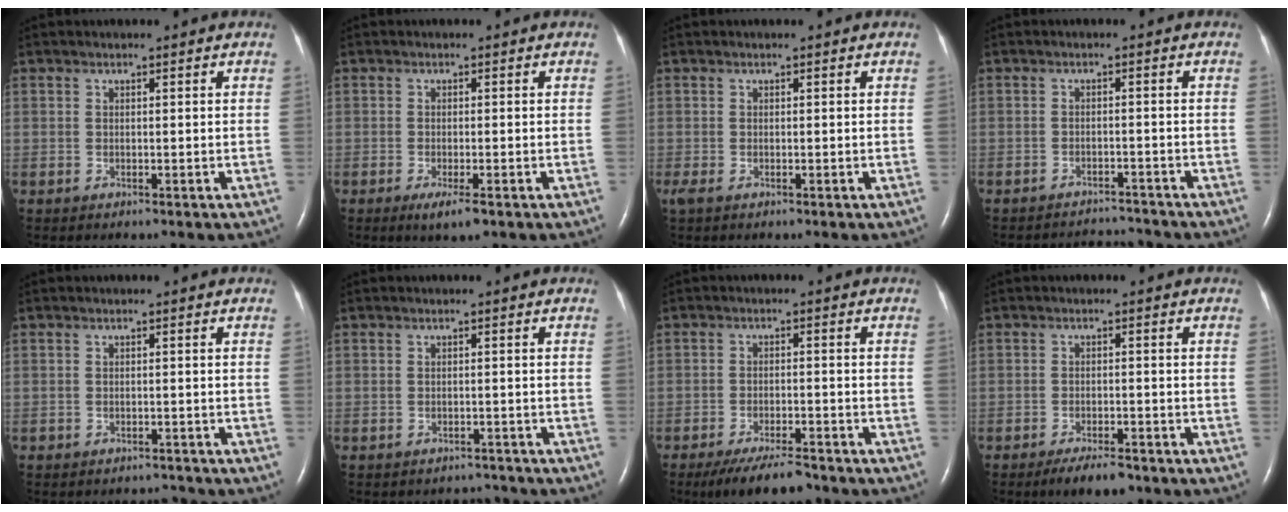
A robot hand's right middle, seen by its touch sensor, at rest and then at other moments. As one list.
[{"total": 3.0, "force": [-1.7, 0.4, 2.5], "torque": [-0.045, -0.008, -0.027]}, {"total": 1.1, "force": [-0.5, 0.4, 0.8], "torque": [-0.022, -0.004, -0.006]}, {"total": 4.5, "force": [-4.4, -0.1, -1.0], "torque": [0.008, 0.001, -0.065]}, {"total": 1.6, "force": [-1.4, 0.5, -0.4], "torque": [0.004, -0.003, -0.020]}, {"total": 2.3, "force": [-2.1, 0.7, -0.5], "torque": [0.005, 0.001, -0.028]}, {"total": 7.6, "force": [-6.4, 1.4, 3.8], "torque": [-0.062, -0.018, -0.108]}, {"total": 4.7, "force": [-3.6, 1.2, 2.8], "torque": [-0.050, -0.004, -0.056]}]